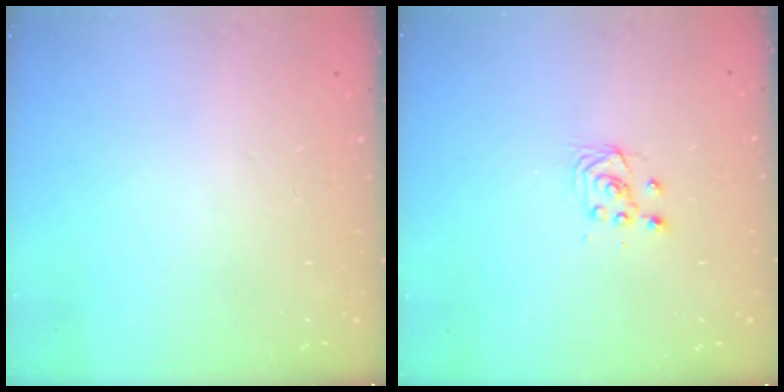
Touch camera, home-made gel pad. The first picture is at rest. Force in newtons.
{"total": 2.9, "press": 2.6, "slide": 1.3}